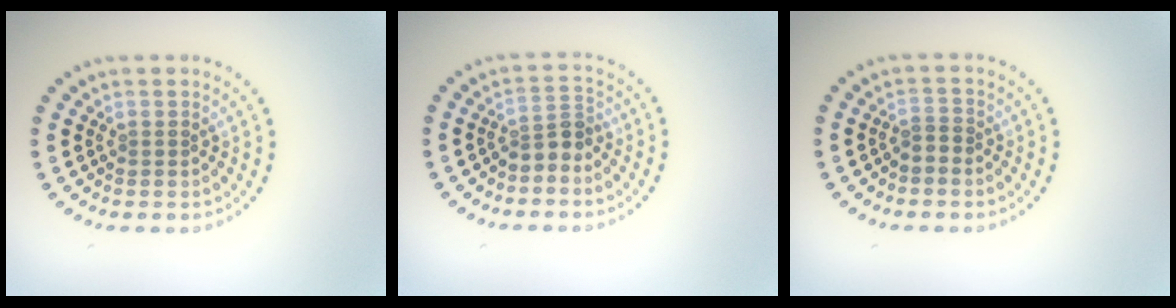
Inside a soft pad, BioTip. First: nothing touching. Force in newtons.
{"total": 2.3, "press": 1.8, "slide": 1.5}
{"total": 0.9, "press": 0.6, "slide": 0.6}